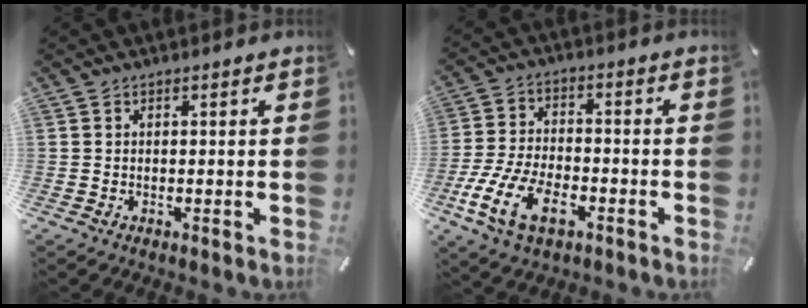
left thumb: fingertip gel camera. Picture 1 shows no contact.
{"total": 13.3, "force": [-5.9, 7.1, 9.5], "torque": [-0.204, 0.017, -0.108]}